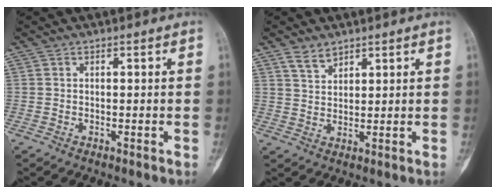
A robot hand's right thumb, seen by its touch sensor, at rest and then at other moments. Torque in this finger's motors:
{"motor_torque": [-0.75, 0.55, 0.09, -0.10, 0.15]}